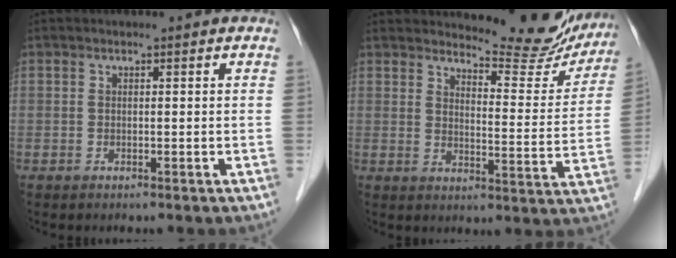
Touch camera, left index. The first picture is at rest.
{"total": 13.5, "force": [13.0, 2.5, 2.5], "torque": [-0.023, -0.054, 0.148]}